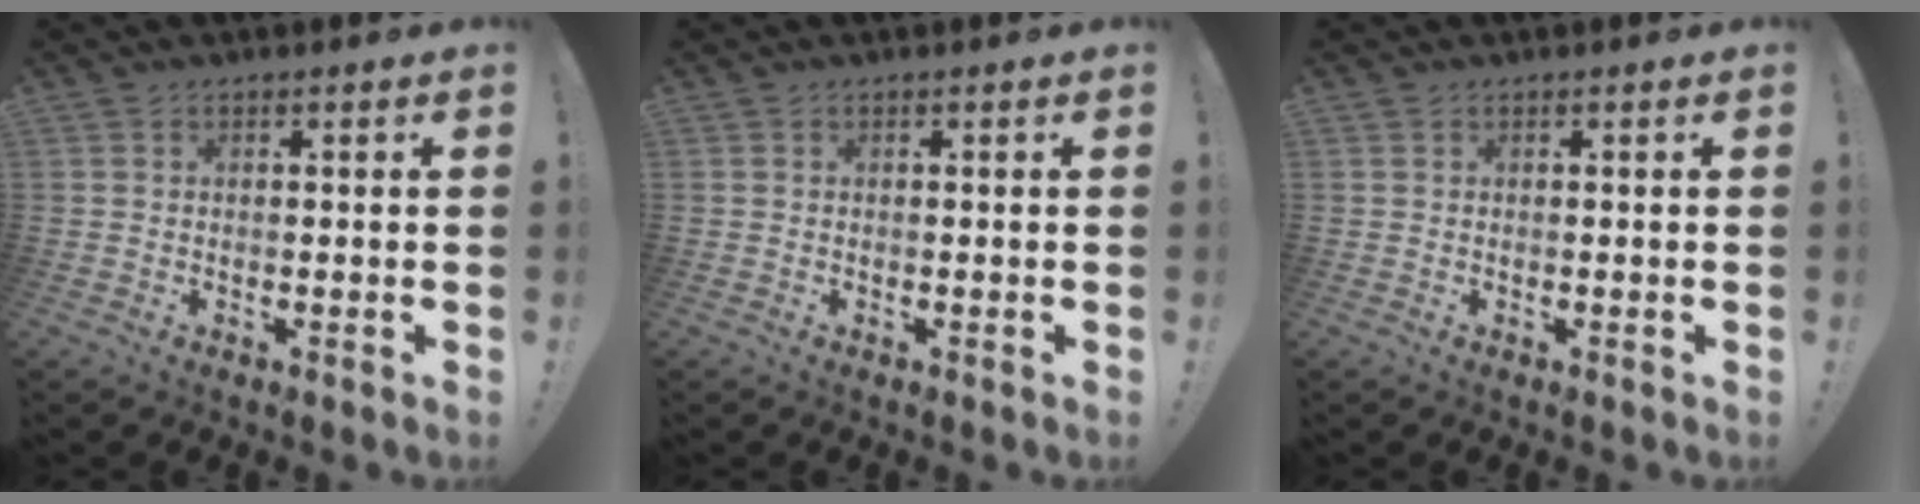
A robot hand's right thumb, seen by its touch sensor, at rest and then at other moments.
{"total": 0.0}
{"total": 0.0}